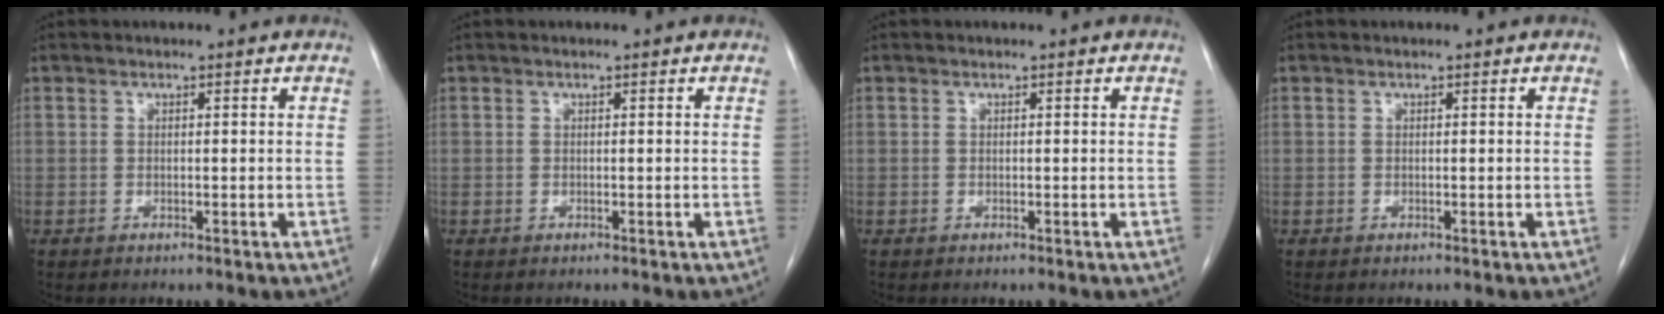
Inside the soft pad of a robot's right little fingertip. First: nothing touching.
{"total": 0.0}
{"total": 0.0}
{"total": 0.0}